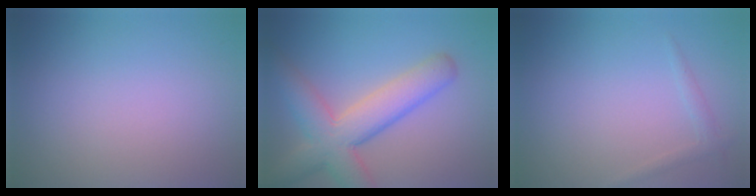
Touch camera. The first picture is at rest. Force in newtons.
{"total": 7.3, "press": 7.3, "slide": 0.5}
{"total": 1.0, "press": 1.0, "slide": 0.1}